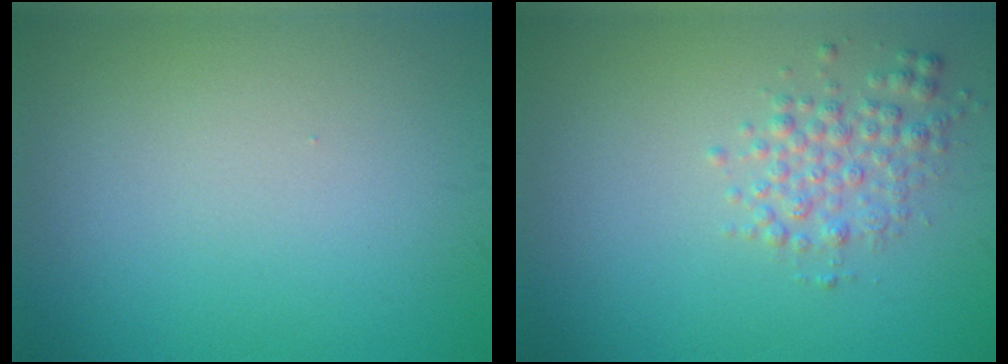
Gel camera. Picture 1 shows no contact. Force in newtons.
{"total": 2.5, "press": 2.5, "slide": 0.0}